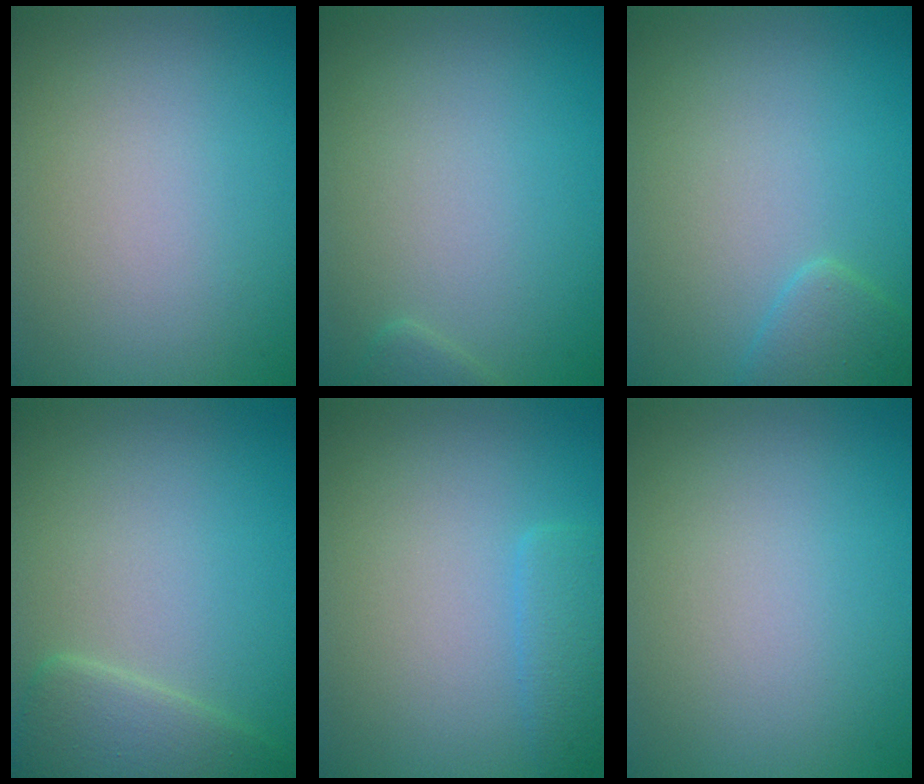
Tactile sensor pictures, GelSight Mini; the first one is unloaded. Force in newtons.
{"total": 0.8, "press": 0.8, "slide": 0.0}
{"total": 1.8, "press": 1.8, "slide": 0.1}
{"total": 3.0, "press": 2.9, "slide": 0.2}
{"total": 1.8, "press": 1.8, "slide": 0.0}
{"total": 0.0}